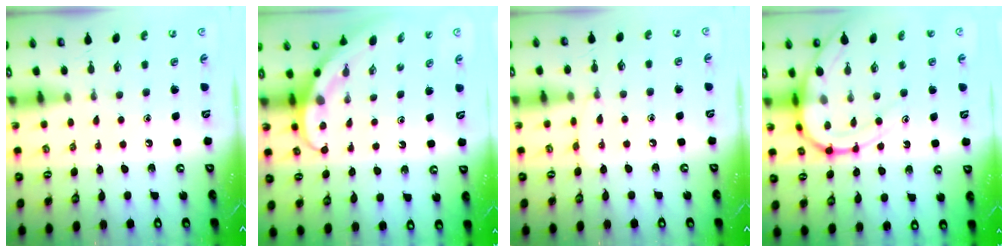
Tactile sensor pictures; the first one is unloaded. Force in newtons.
{"total": 4.0, "press": 4.0, "slide": 0.3}
{"total": 6.4, "press": 6.3, "slide": 0.7}
{"total": 11.8, "press": 11.7, "slide": 1.4}